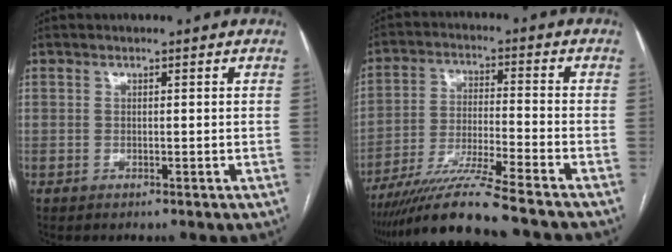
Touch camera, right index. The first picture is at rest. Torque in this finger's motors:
{"motor_torque": [1.07, -1.07, 0.66, 0.09]}